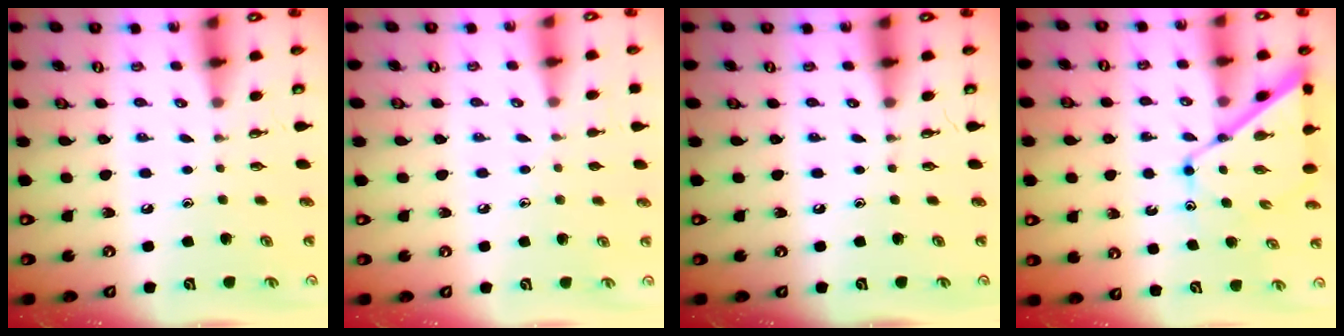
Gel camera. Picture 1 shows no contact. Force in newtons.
{"total": 4.4, "press": 4.3, "slide": 0.5}
{"total": 0.0}
{"total": 11.7, "press": 11.6, "slide": 0.9}